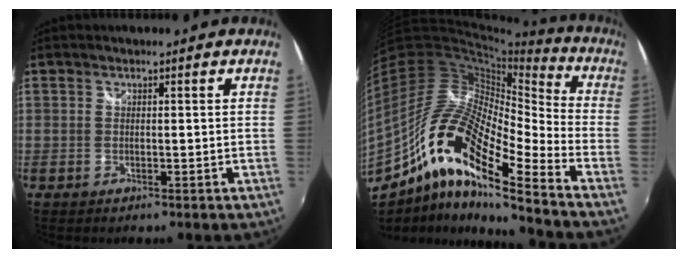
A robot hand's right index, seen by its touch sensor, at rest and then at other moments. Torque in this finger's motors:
{"motor_torque": [0.53, -0.61, 1.03, 0.21]}